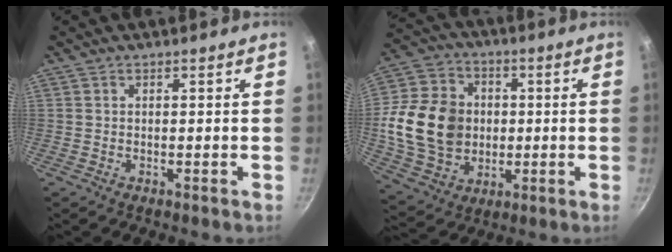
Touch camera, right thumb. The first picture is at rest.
{"total": 19.0, "force": [0.3, 15.3, 11.3], "torque": [-0.195, 0.012, 0.012]}